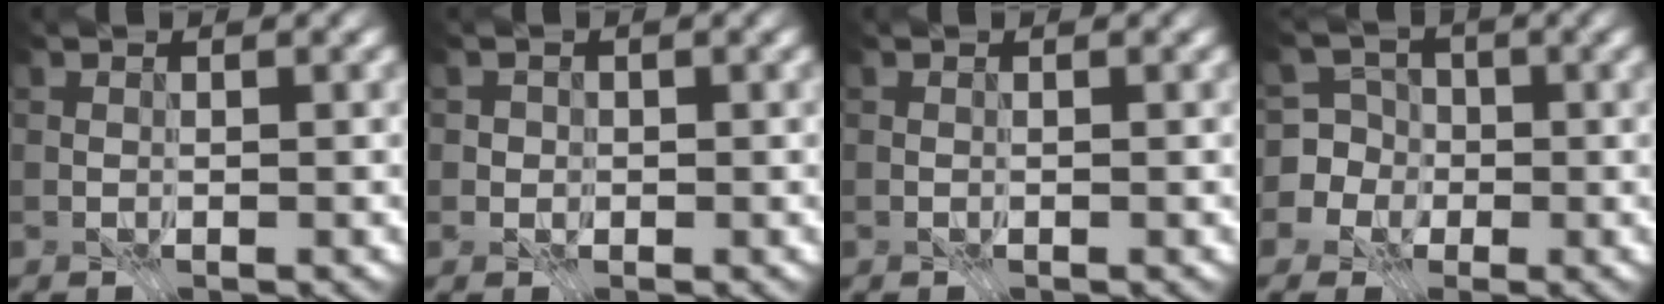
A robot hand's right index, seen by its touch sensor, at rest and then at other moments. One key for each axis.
{"total": 1.0, "fx": -0.1, "fy": 1.0, "fz": 0.3, "tx": -0.005, "ty": -0.006, "tz": 0.008}
{"total": 0.0}
{"total": 6.4, "fx": -1.4, "fy": 6.1, "fz": 1.1, "tx": -0.018, "ty": 0.020, "tz": -0.056}